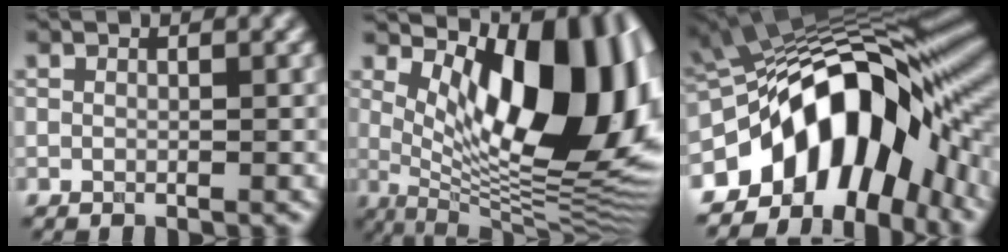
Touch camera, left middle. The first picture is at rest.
{"total": 14.7, "force": [4.0, 6.5, 12.6], "torque": [-0.165, -0.009, 0.074]}
{"total": 14.2, "force": [-4.6, 7.6, 11.2], "torque": [-0.151, 0.019, -0.088]}